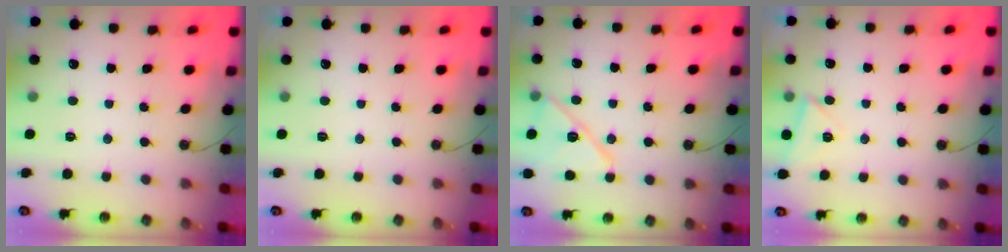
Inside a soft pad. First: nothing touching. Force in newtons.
{"total": 0.0}
{"total": 13.4, "press": 13.4, "slide": 0.3}
{"total": 4.0, "press": 4.0, "slide": 0.5}